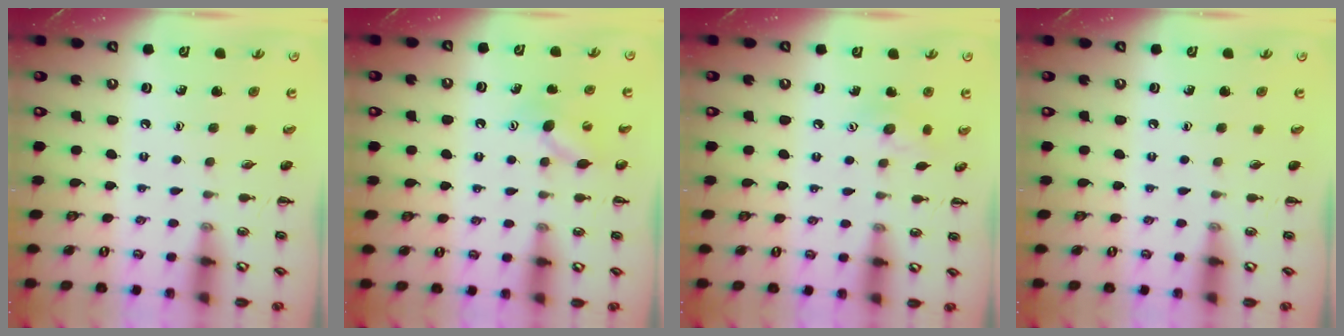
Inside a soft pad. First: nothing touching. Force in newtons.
{"total": 7.8, "press": 7.7, "slide": 1.5}
{"total": 6.7, "press": 6.6, "slide": 1.2}
{"total": 0.0}